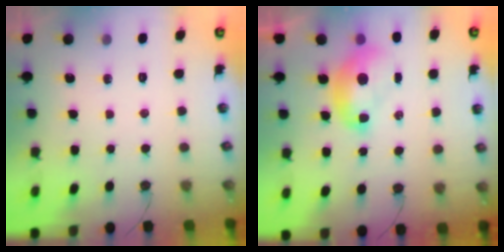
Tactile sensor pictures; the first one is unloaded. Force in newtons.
{"total": 1.9, "press": 1.9, "slide": 0.1}